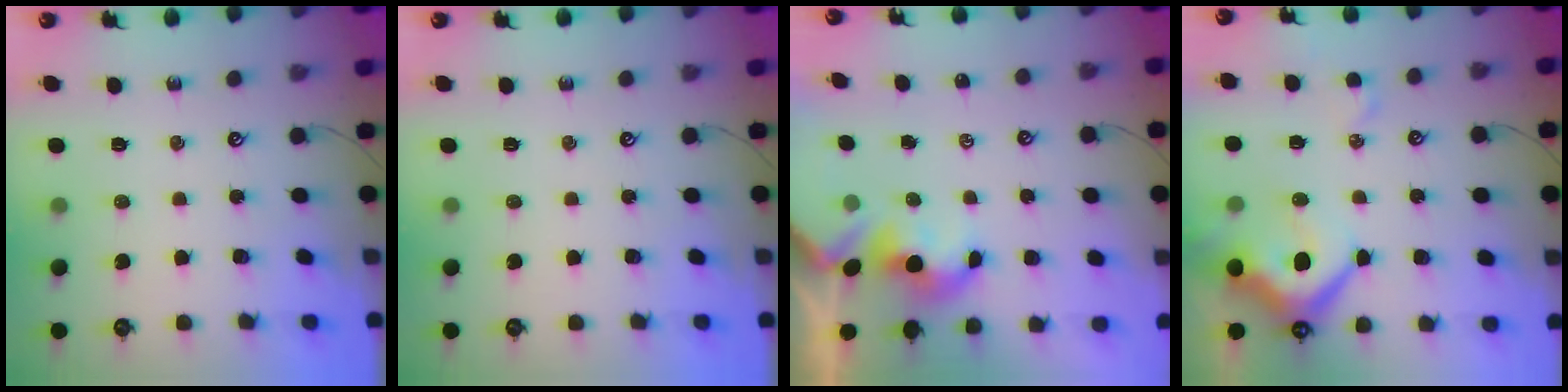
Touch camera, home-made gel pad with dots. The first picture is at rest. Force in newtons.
{"total": 0.0}
{"total": 1.7, "press": 1.7, "slide": 0.2}
{"total": 9.4, "press": 9.2, "slide": 2.0}